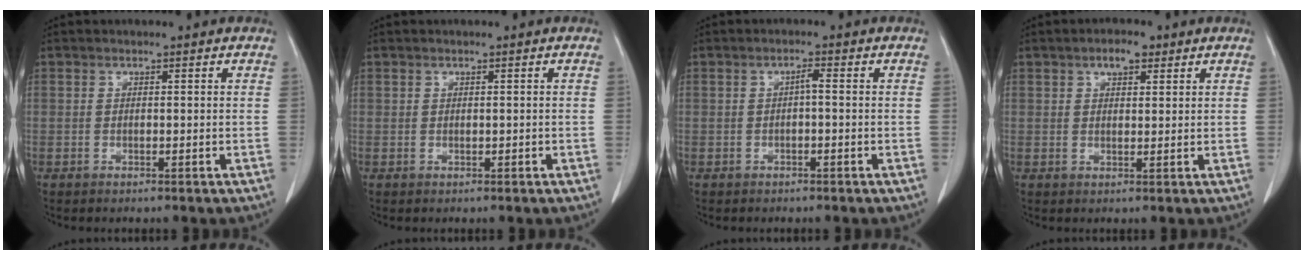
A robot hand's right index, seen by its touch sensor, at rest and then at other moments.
{"total": 0.0}
{"total": 1.3, "force": [-0.1, 0.2, 1.3], "torque": [-0.019, 0.006, -0.001]}
{"total": 3.4, "force": [2.1, 1.5, 2.2], "torque": [-0.035, 0.008, 0.034]}